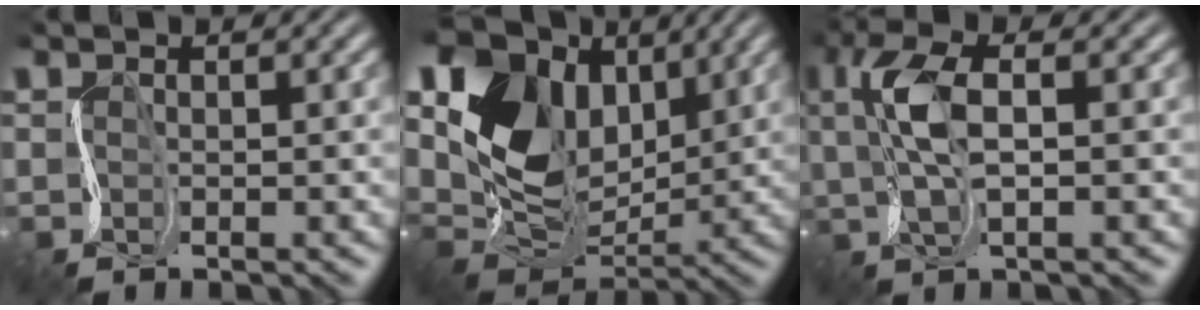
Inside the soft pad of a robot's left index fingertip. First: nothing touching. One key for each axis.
{"total": 11.3, "fx": 4.2, "fy": 8.2, "fz": 6.5, "tx": -0.145, "ty": 0.005, "tz": 0.072}
{"total": 4.8, "fx": 1.0, "fy": 1.7, "fz": 4.4, "tx": -0.098, "ty": 0.011, "tz": 0.011}